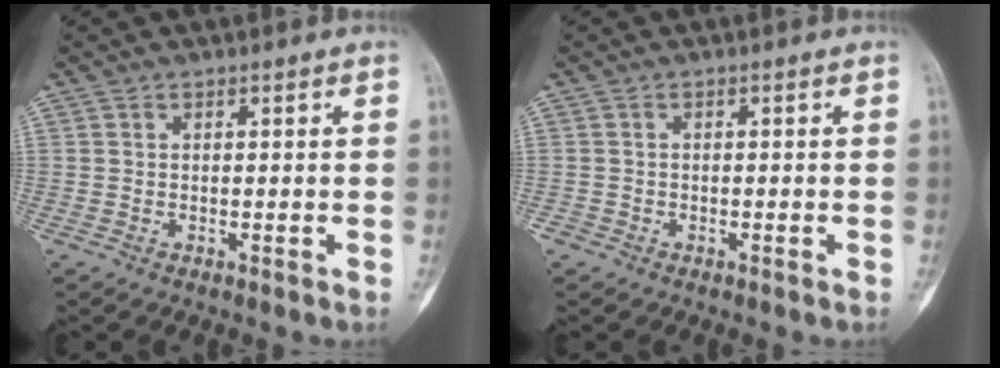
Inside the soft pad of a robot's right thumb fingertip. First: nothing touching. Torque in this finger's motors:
{"motor_torque": [0.39, 0.14, 0.25, 0.04, 0.01]}